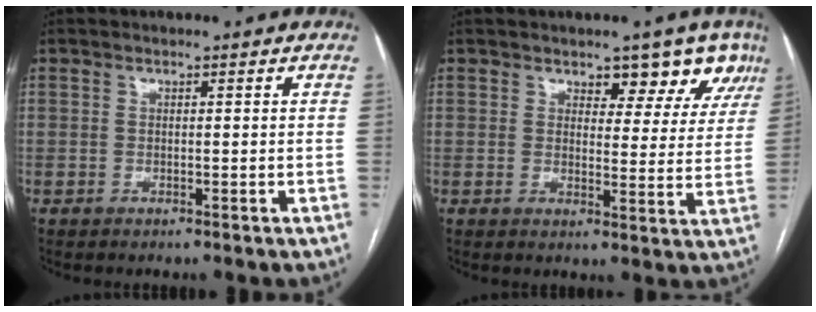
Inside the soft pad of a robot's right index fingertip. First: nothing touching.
{"total": 6.6, "force": [4.8, 3.4, 3.0], "torque": [-0.014, -0.004, 0.051]}